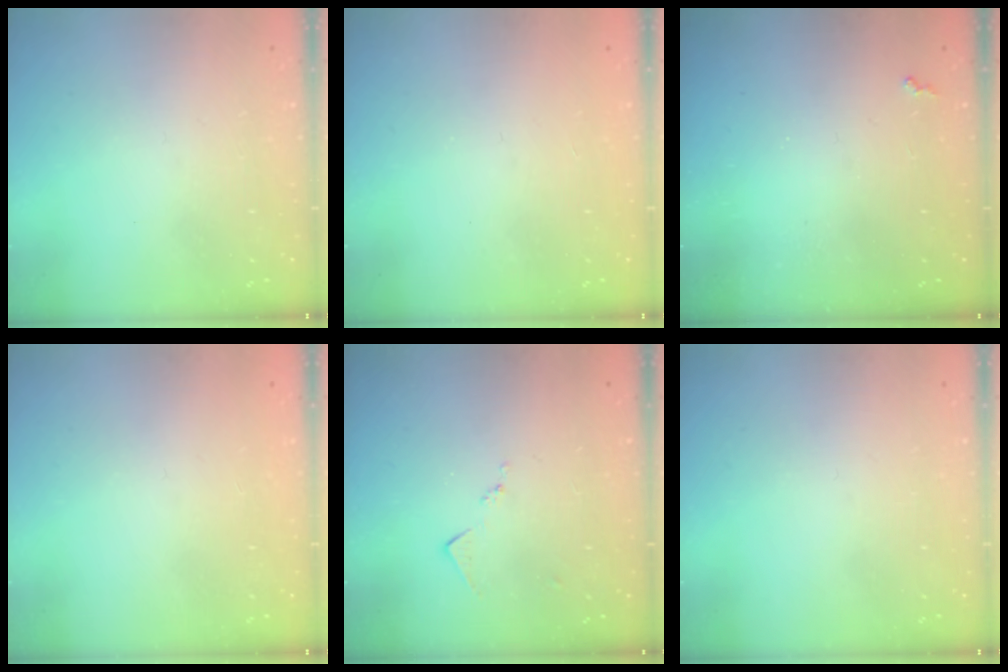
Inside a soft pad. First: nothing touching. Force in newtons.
{"total": 1.1, "press": 1.0, "slide": 0.4}
{"total": 2.3, "press": 2.3, "slide": 0.5}
{"total": 1.1, "press": 1.0, "slide": 0.1}
{"total": 7.4, "press": 7.3, "slide": 0.9}
{"total": 0.0}